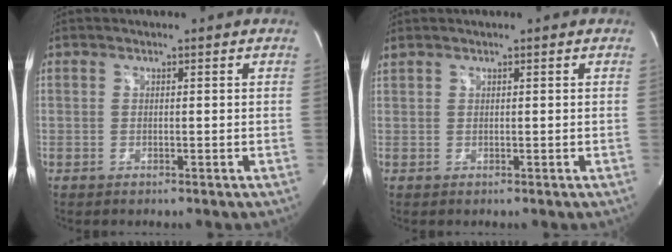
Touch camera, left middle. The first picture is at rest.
{"total": 0.8, "force": [0.7, -0.2, 0.4], "torque": [-0.026, 0.021, 0.026]}